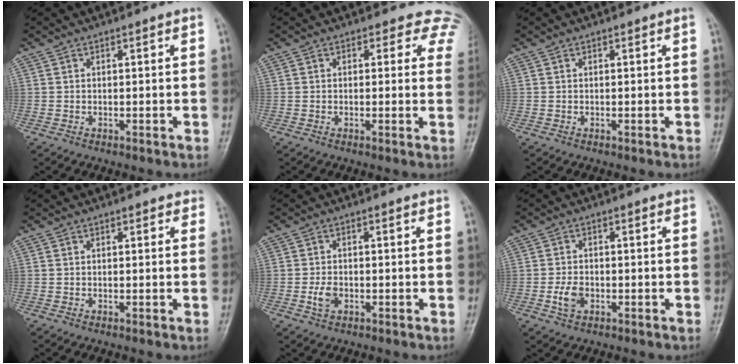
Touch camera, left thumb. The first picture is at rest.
{"total": 5.7, "force": [3.9, 3.6, 2.0], "torque": [0.016, -0.010, 0.017]}
{"total": 0.0}
{"total": 1.1, "force": [0.6, 0.6, 0.6], "torque": [0.000, 0.000, 0.002]}
{"total": 3.0, "force": [-1.0, 2.0, 2.0], "torque": [-0.037, 0.007, -0.018]}
{"total": 3.6, "force": [-1.3, 2.4, 2.4], "torque": [-0.045, 0.008, -0.022]}